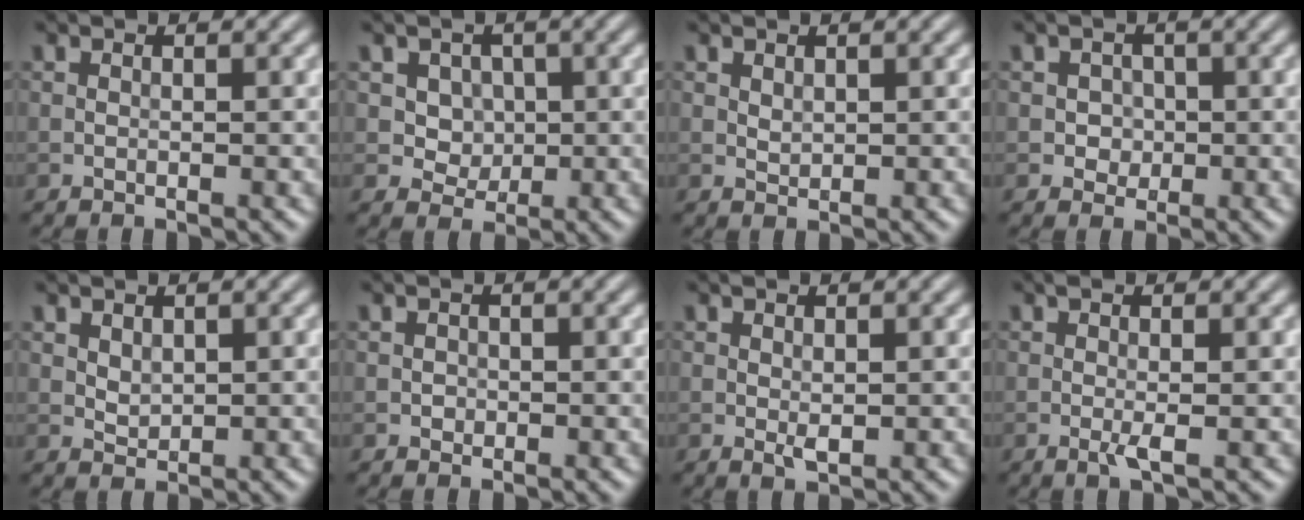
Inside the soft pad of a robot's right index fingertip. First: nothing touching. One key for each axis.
{"total": 3.4, "fx": 0.9, "fy": 2.9, "fz": 1.6, "tx": -0.028, "ty": -0.005, "tz": 0.021}
{"total": 0.8, "fx": 0.4, "fy": 0.5, "fz": 0.4, "tx": -0.011, "ty": -0.003, "tz": 0.012}
{"total": 1.6, "fx": -0.2, "fy": 1.6, "fz": 0.5, "tx": 0.005, "ty": -0.002, "tz": -0.006}
{"total": 1.3, "fx": 0.7, "fy": 0.9, "fz": 0.6, "tx": -0.014, "ty": -0.003, "tz": 0.017}
{"total": 0.6, "fx": 0.0, "fy": 0.6, "fz": 0.1, "tx": 0.003, "ty": -0.003, "tz": -0.002}
{"total": 1.2, "fx": 0.1, "fy": 0.5, "fz": 1.0, "tx": -0.019, "ty": -0.001, "tz": 0.002}
{"total": 1.5, "fx": -0.2, "fy": 0.1, "fz": 1.5, "tx": -0.032, "ty": -0.002, "tz": -0.006}